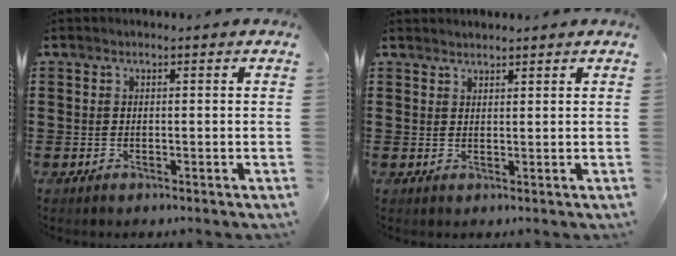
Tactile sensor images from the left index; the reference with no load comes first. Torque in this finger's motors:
{"motor_torque": [1.05, 1.08, -0.09, 0.02]}